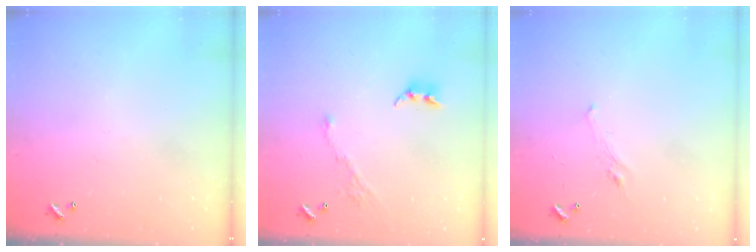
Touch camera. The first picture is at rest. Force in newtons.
{"total": 5.4, "press": 5.3, "slide": 0.7}
{"total": 0.8, "press": 0.1, "slide": 0.8}